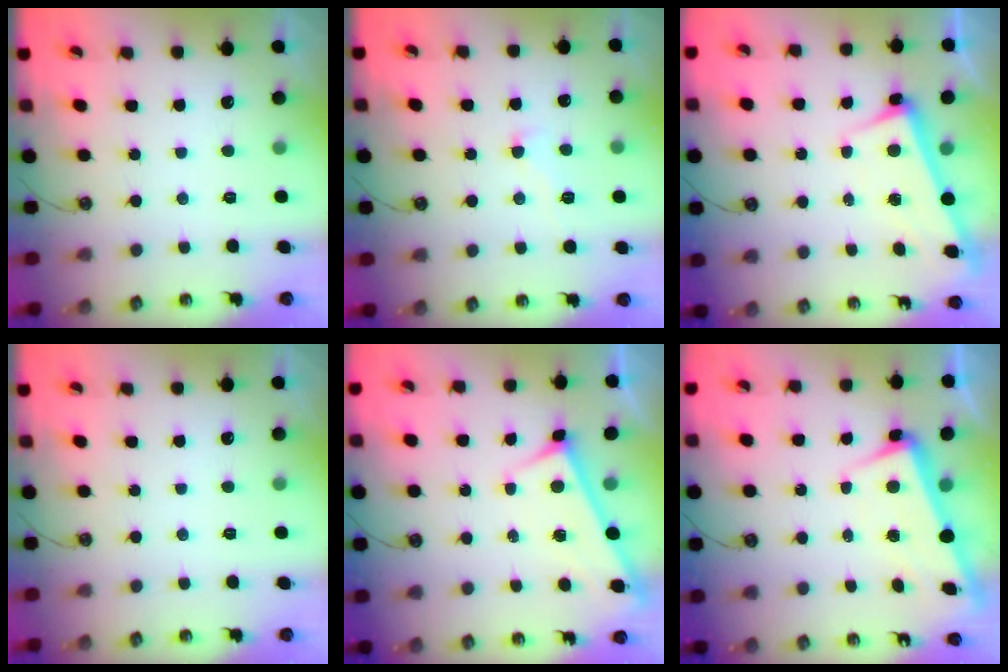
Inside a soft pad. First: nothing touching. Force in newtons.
{"total": 2.2, "press": 2.1, "slide": 0.6}
{"total": 2.5, "press": 2.4, "slide": 0.7}
{"total": 0.0}
{"total": 3.3, "press": 3.3, "slide": 0.3}
{"total": 2.9, "press": 2.8, "slide": 1.0}